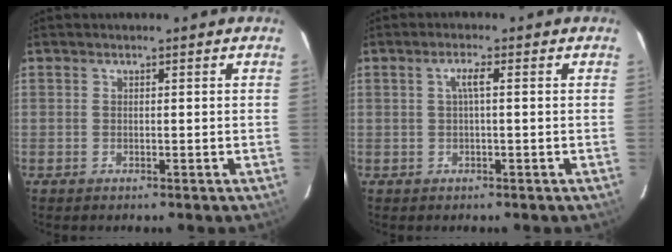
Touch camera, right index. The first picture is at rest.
{"total": 2.1, "force": [0.1, 0.0, 2.1], "torque": [-0.039, 0.005, 0.000]}